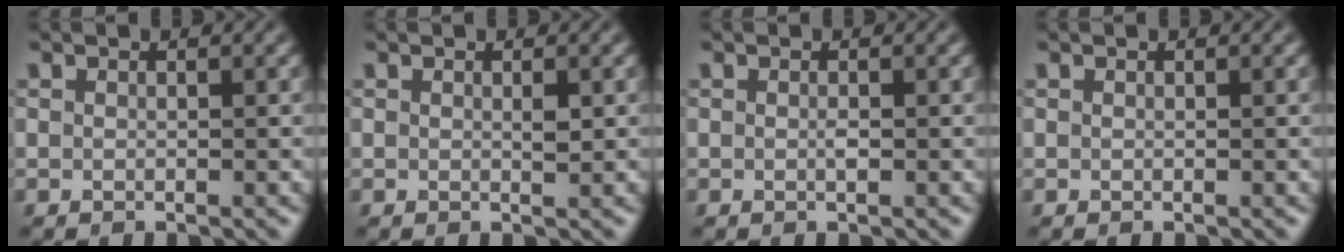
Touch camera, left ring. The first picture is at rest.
{"total": 0.6, "force": [0.1, 0.1, 0.6], "torque": [-0.009, -0.001, 0.002]}
{"total": 0.5, "force": [0.0, 0.1, 0.5], "torque": [-0.012, 0.000, 0.000]}
{"total": 0.0}